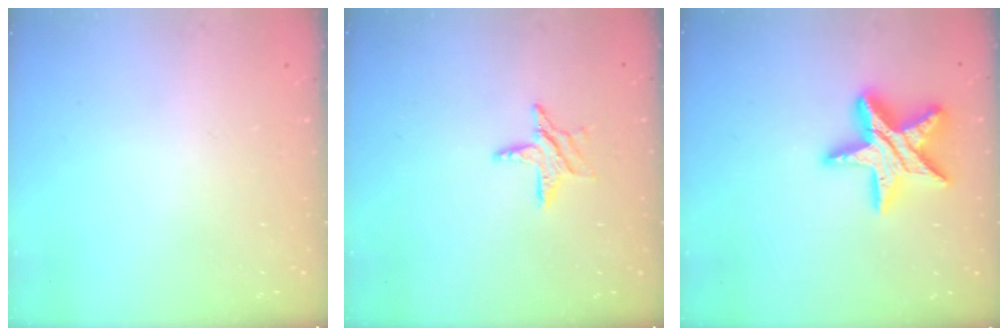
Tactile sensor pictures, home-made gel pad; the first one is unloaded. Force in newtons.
{"total": 6.7, "press": 6.7, "slide": 0.3}
{"total": 17.0, "press": 17.0, "slide": 1.3}